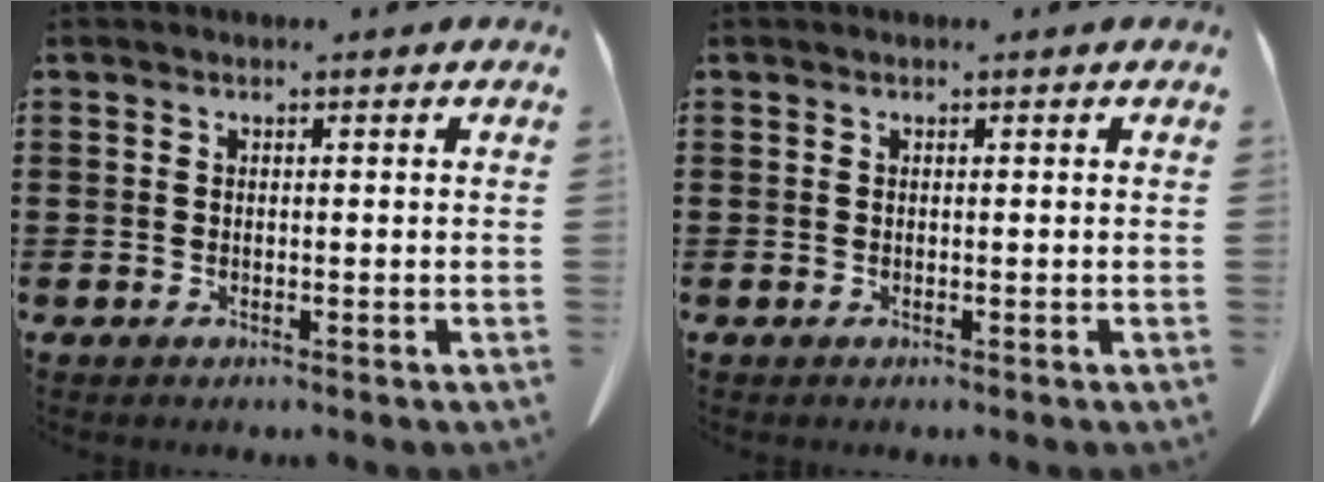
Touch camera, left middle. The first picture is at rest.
{"total": 0.0}